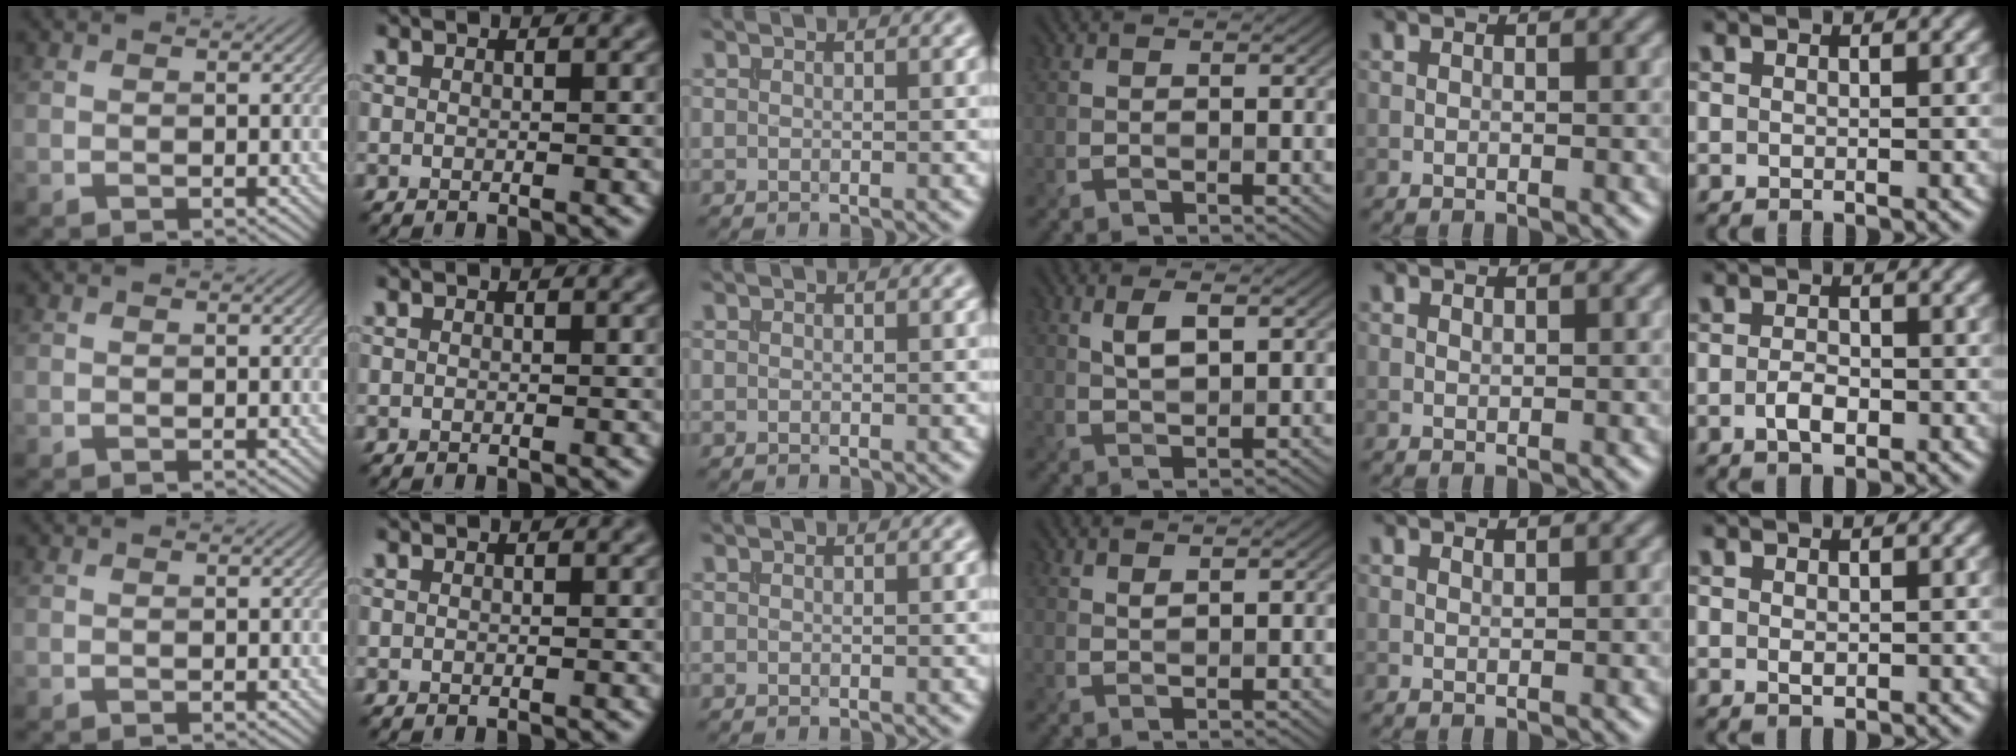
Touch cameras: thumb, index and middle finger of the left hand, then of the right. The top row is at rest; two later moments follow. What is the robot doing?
{"motion": "extract", "object": "file holder"}